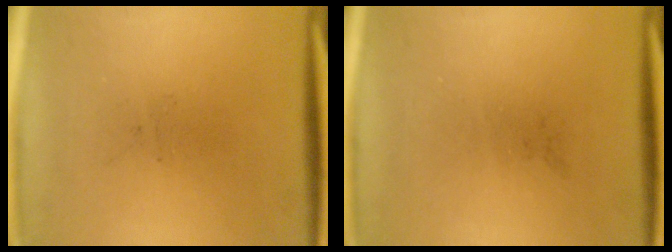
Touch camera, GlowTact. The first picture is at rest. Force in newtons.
{"total": 0.0}